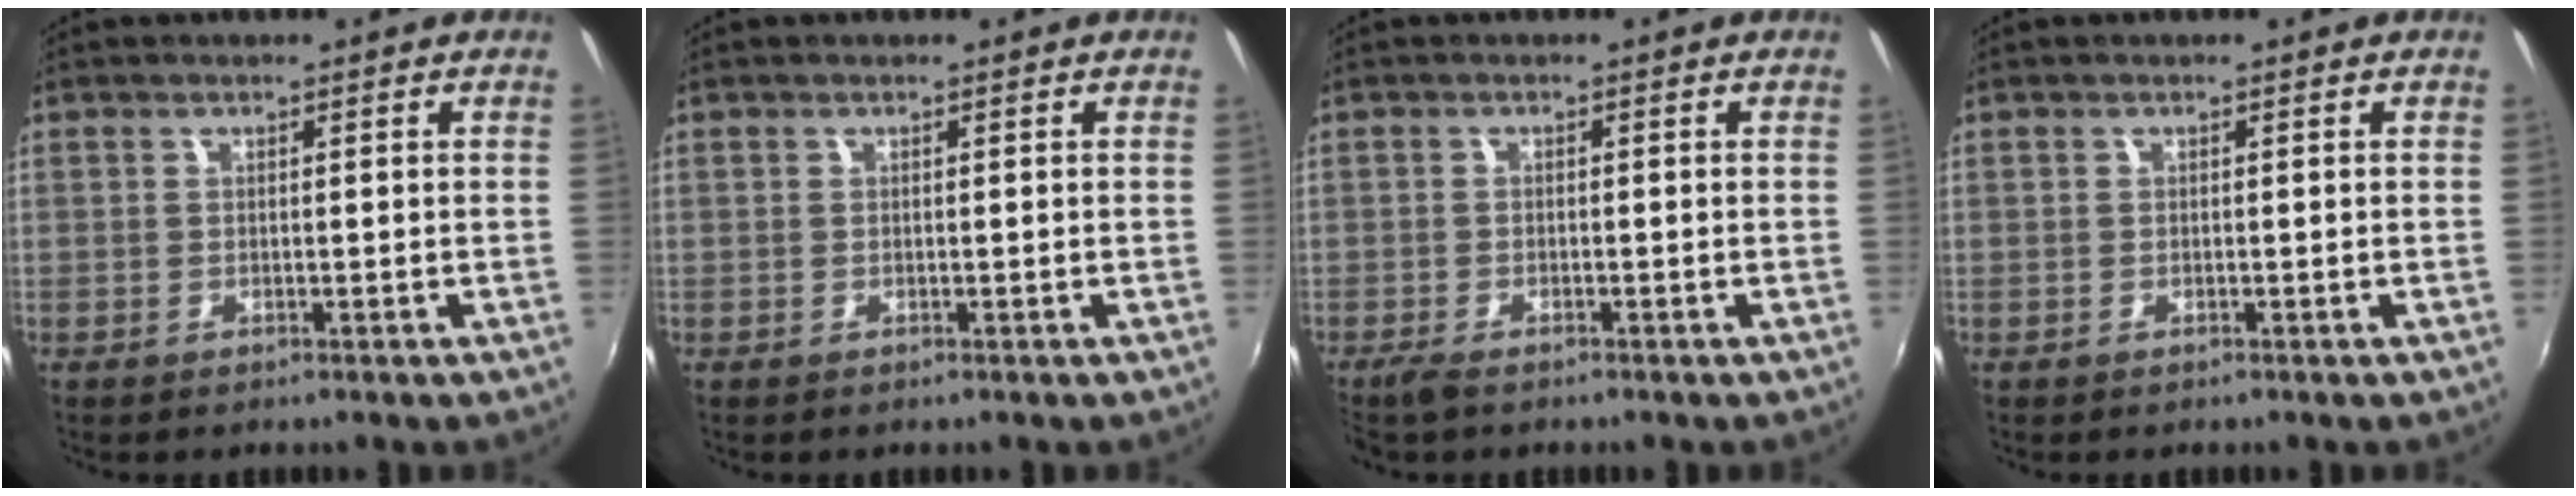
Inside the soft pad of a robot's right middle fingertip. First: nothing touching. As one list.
[{"total": 0.0}, {"total": 2.4, "force": [-2.0, 0.6, 1.2], "torque": [-0.034, -0.007, -0.041]}, {"total": 0.0}]